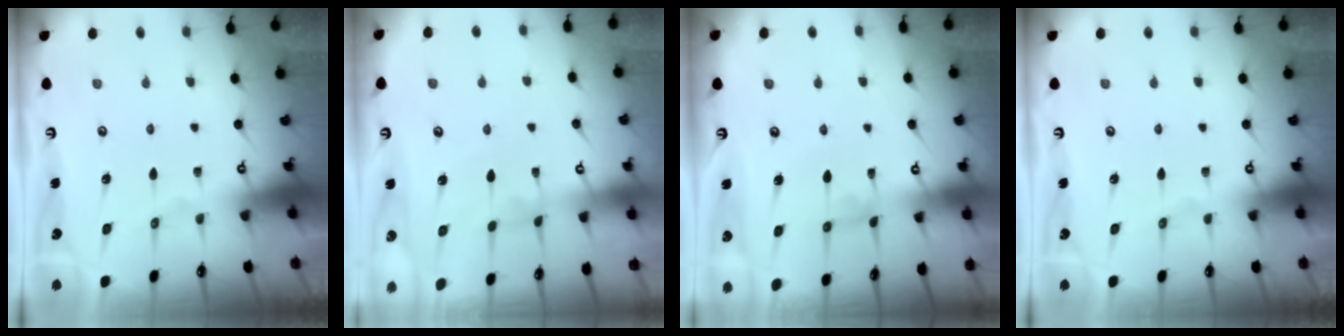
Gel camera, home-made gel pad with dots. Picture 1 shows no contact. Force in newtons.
{"total": 2.5, "press": 2.4, "slide": 0.5}
{"total": 1.0, "press": 0.9, "slide": 0.4}
{"total": 0.0}